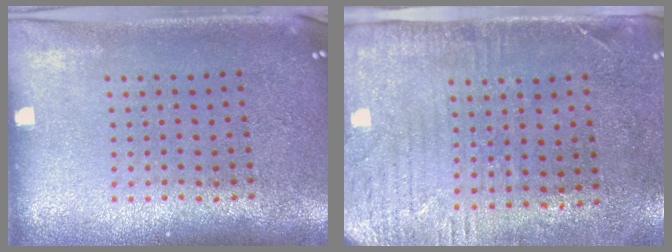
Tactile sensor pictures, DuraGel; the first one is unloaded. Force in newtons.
{"total": 2.9, "press": 2.3, "slide": 1.7}